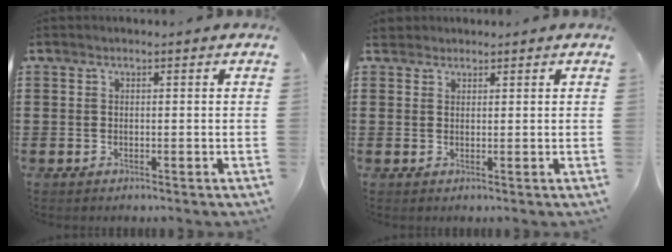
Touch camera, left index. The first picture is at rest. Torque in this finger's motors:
{"motor_torque": [0.58, -0.58, 0.04, 0.03]}